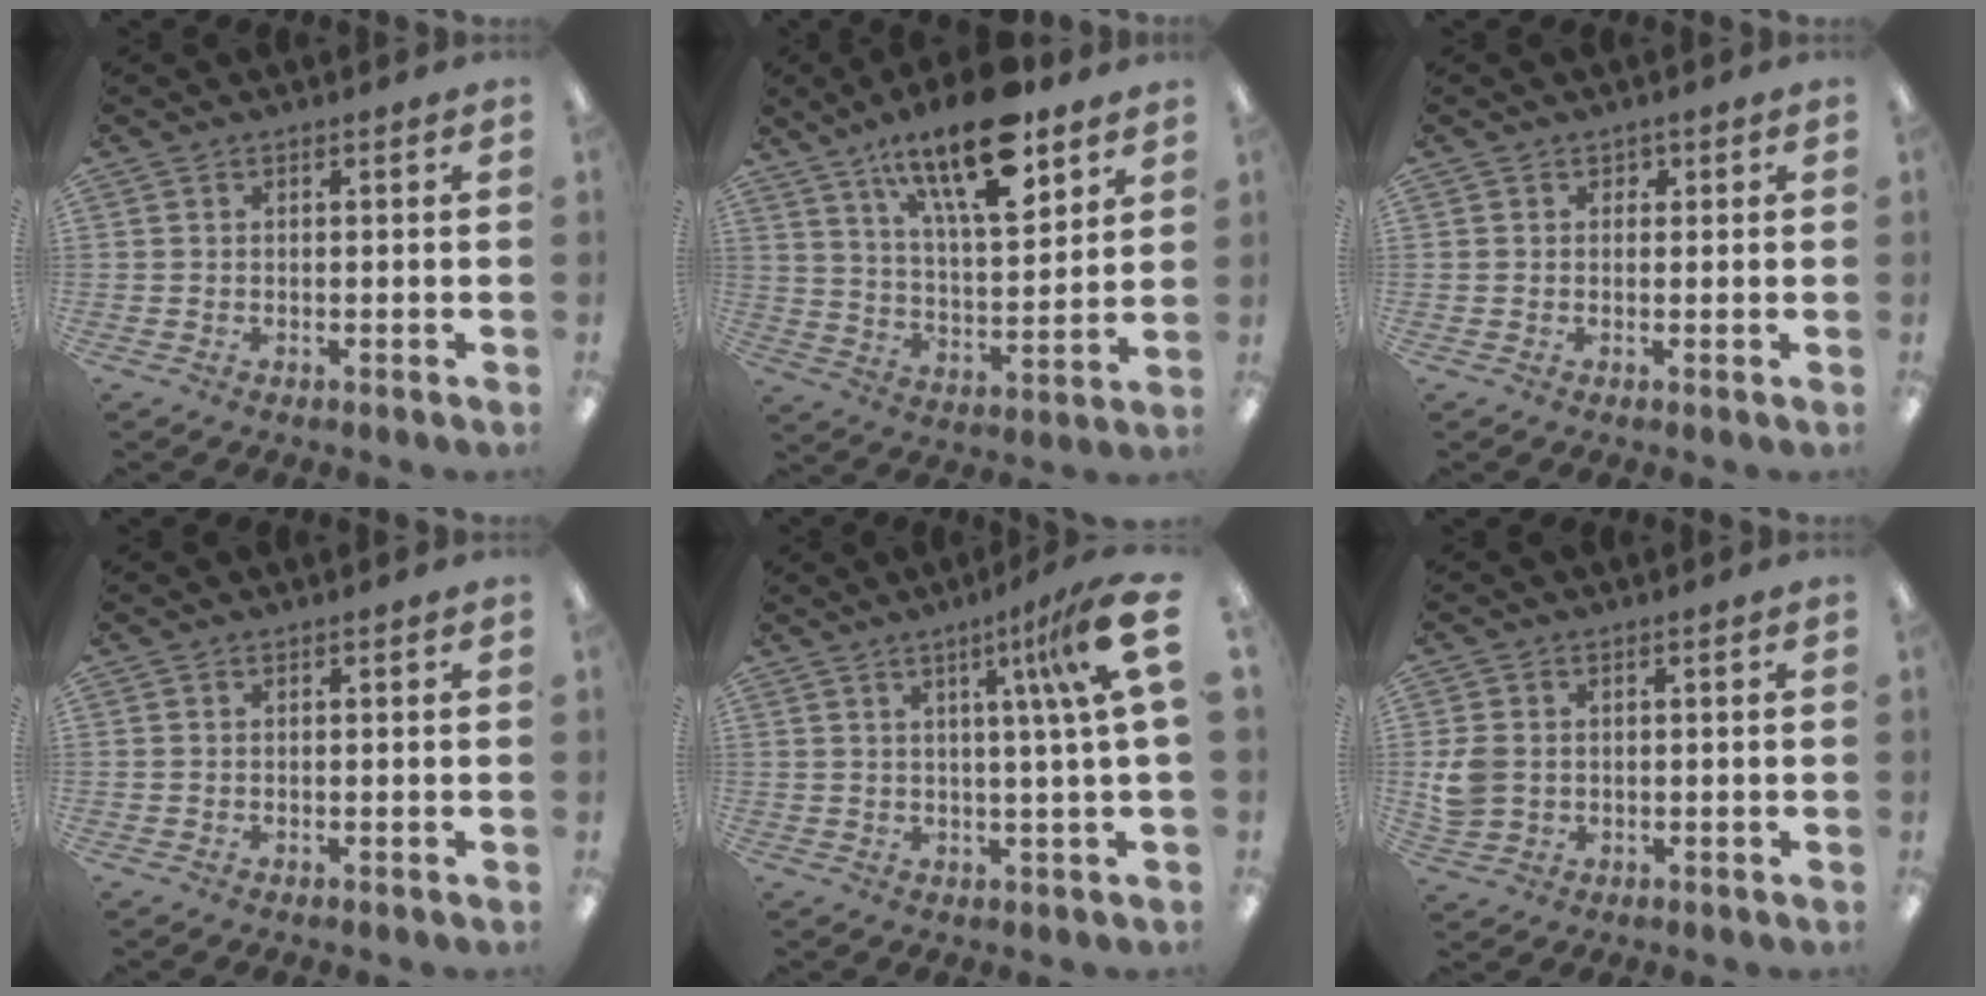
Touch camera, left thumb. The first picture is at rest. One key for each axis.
{"total": 19.8, "fx": 13.0, "fy": 6.9, "fz": 13.2, "tx": -0.213, "ty": -0.067, "tz": 0.213}
{"total": 1.1, "fx": 0.5, "fy": 0.9, "fz": 0.1, "tx": -0.002, "ty": 0.003, "tz": 0.009}
{"total": 0.0}
{"total": 12.7, "fx": 4.2, "fy": 0.5, "fz": 12.0, "tx": -0.178, "ty": -0.014, "tz": 0.056}
{"total": 5.3, "fx": 0.5, "fy": 4.5, "fz": 2.8, "tx": -0.058, "ty": 0.003, "tz": 0.012}